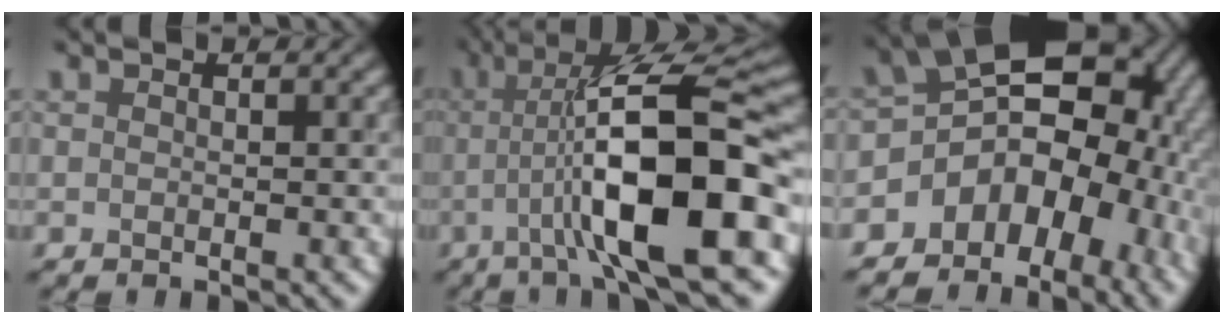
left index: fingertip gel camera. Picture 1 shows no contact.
{"total": 13.2, "force": [-2.3, 2.9, 12.7], "torque": [-0.192, 0.012, -0.036]}
{"total": 13.2, "force": [-4.3, 9.2, 8.4], "torque": [-0.117, -0.006, -0.070]}